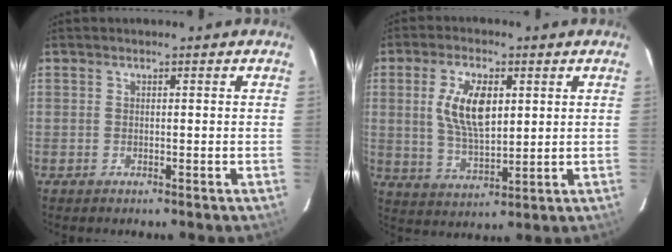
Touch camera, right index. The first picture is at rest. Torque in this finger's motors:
{"motor_torque": [0.67, 0.09, 0.37, 0.10]}